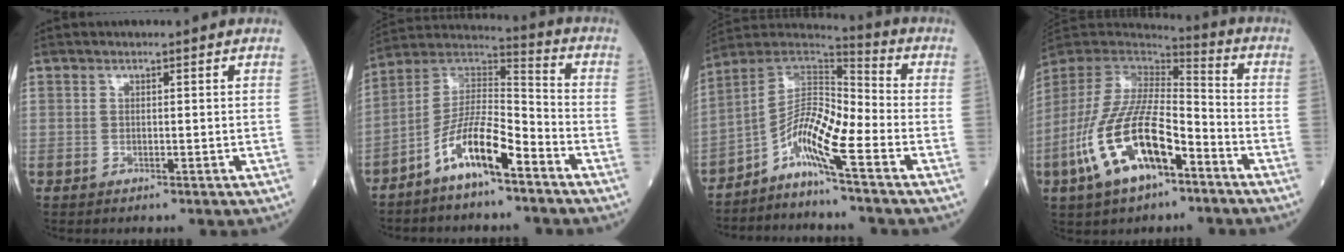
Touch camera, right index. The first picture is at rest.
{"total": 11.1, "force": [-6.4, 2.4, 8.8], "torque": [-0.170, 0.016, -0.124]}
{"total": 9.8, "force": [-5.0, 1.3, 8.4], "torque": [-0.152, 0.023, -0.101]}
{"total": 17.7, "force": [-8.2, 6.2, 14.4], "torque": [-0.313, -0.010, -0.151]}